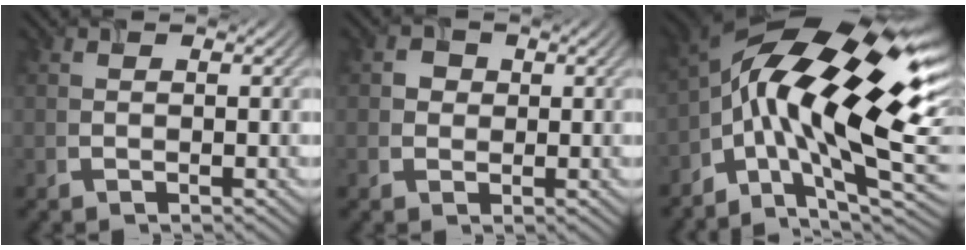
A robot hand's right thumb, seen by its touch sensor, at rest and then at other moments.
{"total": 1.7, "force": [0.3, 1.6, 0.5], "torque": [-0.006, 0.001, 0.002]}
{"total": 18.6, "force": [-1.2, 7.7, 16.9], "torque": [-0.306, 0.001, -0.037]}